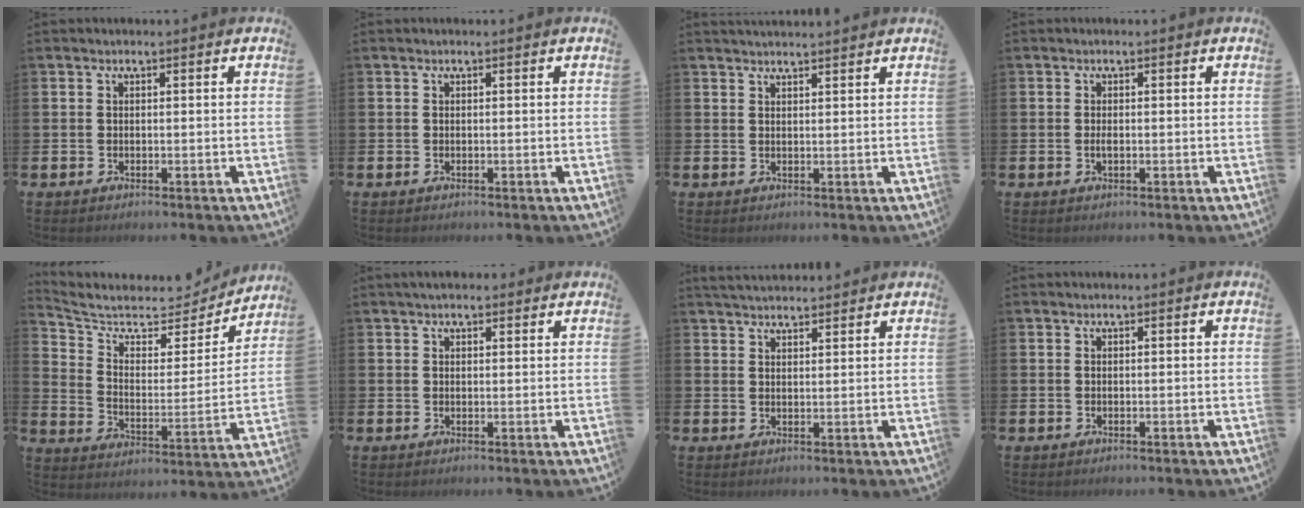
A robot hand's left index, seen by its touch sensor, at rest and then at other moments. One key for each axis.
{"total": 0.0}
{"total": 1.9, "fx": 1.9, "fy": 0.0, "fz": 0.1, "tx": 0.008, "ty": -0.012, "tz": 0.031}
{"total": 0.9, "fx": -0.1, "fy": 0.3, "fz": 0.8, "tx": -0.013, "ty": -0.001, "tz": -0.004}
{"total": 6.9, "fx": 6.1, "fy": 2.7, "fz": 1.5, "tx": -0.062, "ty": -0.053, "tz": 0.099}
{"total": 2.0, "fx": 1.8, "fy": 0.8, "fz": 0.5, "tx": -0.001, "ty": -0.001, "tz": 0.030}
{"total": 3.2, "fx": 3.2, "fy": 0.5, "fz": 0.4, "tx": -0.014, "ty": -0.012, "tz": 0.059}
{"total": 0.0}